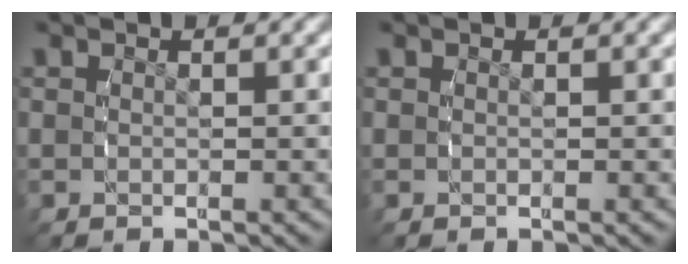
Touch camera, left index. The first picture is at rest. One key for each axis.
{"total": 0.0}